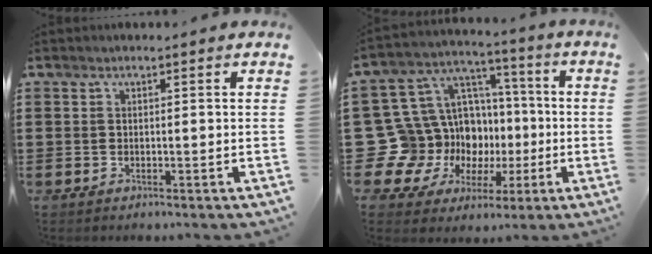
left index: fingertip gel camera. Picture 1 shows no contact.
{"total": 14.8, "force": [-3.0, 13.8, 4.2], "torque": [-0.151, -0.021, -0.018]}